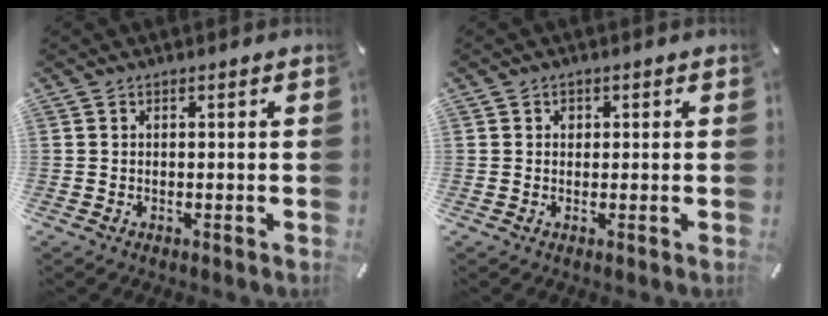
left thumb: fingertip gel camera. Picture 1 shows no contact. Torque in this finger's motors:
{"motor_torque": [0.07, 0.24, 0.00, -0.12, 0.03]}